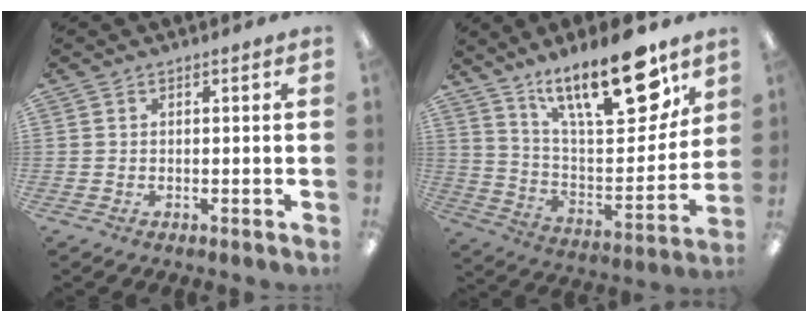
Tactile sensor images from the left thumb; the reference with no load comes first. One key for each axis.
{"total": 23.1, "fx": 15.1, "fy": 7.5, "fz": 15.7, "tx": -0.241, "ty": -0.095, "tz": 0.249}